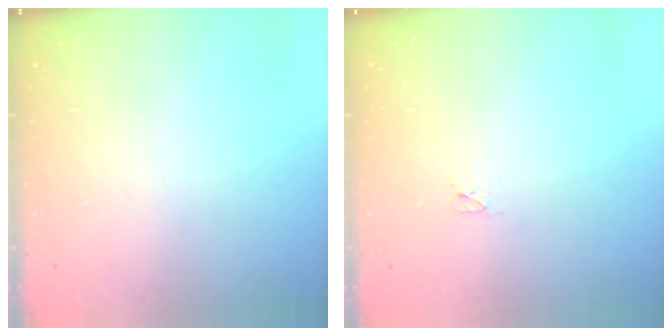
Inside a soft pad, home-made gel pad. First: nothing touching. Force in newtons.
{"total": 2.4, "press": 2.4, "slide": 0.3}